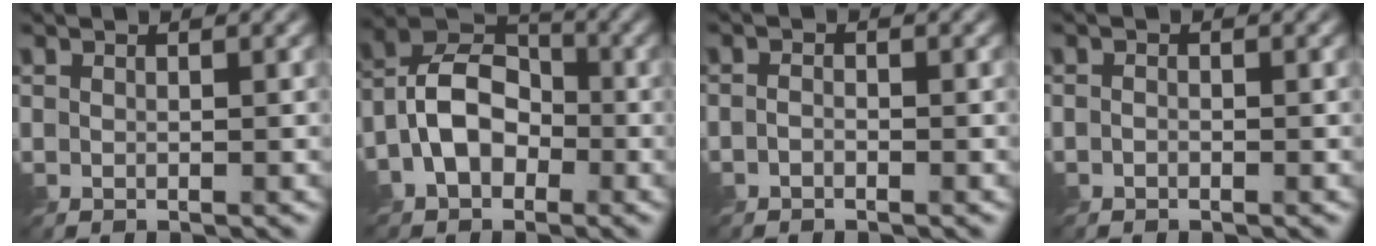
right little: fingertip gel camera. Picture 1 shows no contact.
{"total": 6.2, "force": [-2.0, 4.4, 3.9], "torque": [-0.066, 0.013, -0.043]}
{"total": 0.8, "force": [-0.6, 0.3, 0.4], "torque": [-0.012, 0.001, -0.015]}
{"total": 0.5, "force": [-0.4, 0.2, 0.3], "torque": [-0.006, 0.000, -0.008]}